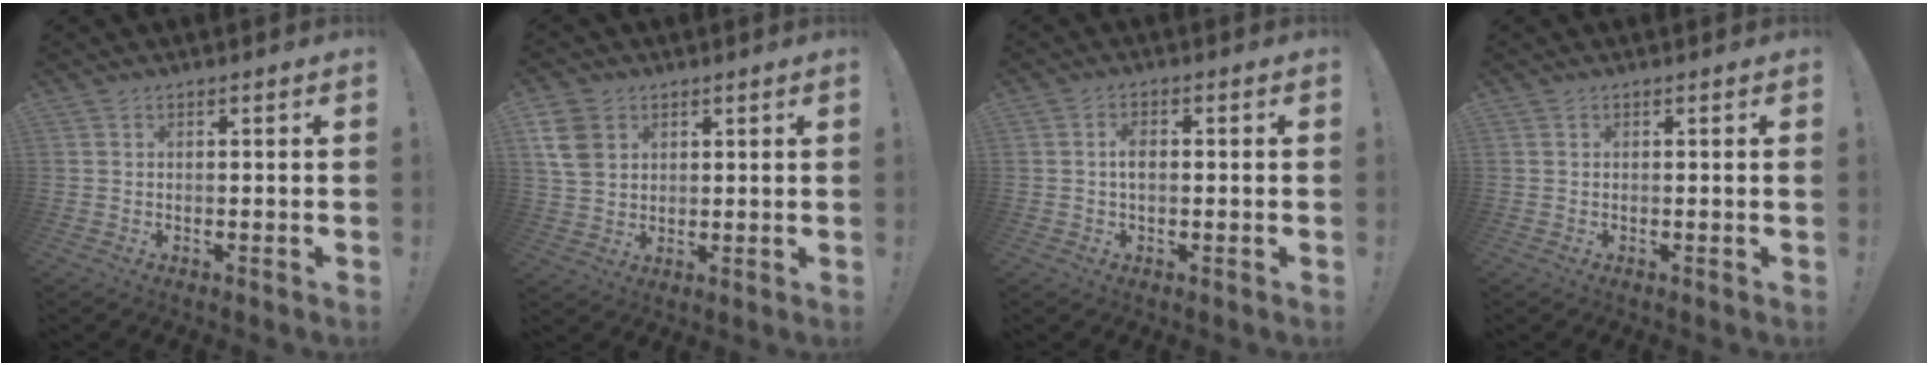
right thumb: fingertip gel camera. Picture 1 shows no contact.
{"total": 10.3, "force": [3.9, 8.5, 4.4], "torque": [-0.084, -0.010, 0.082]}
{"total": 3.4, "force": [0.2, 1.9, 2.8], "torque": [-0.038, 0.001, 0.000]}
{"total": 0.5, "force": [0.0, -0.2, 0.5], "torque": [-0.002, -0.004, -0.002]}